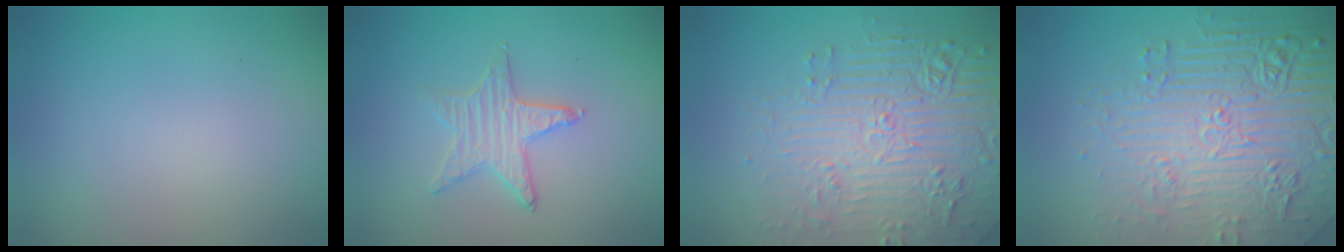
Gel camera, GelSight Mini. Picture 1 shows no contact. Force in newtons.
{"total": 1.6, "press": 1.6, "slide": 0.2}
{"total": 5.4, "press": 4.8, "slide": 2.3}
{"total": 8.6, "press": 5.9, "slide": 6.2}